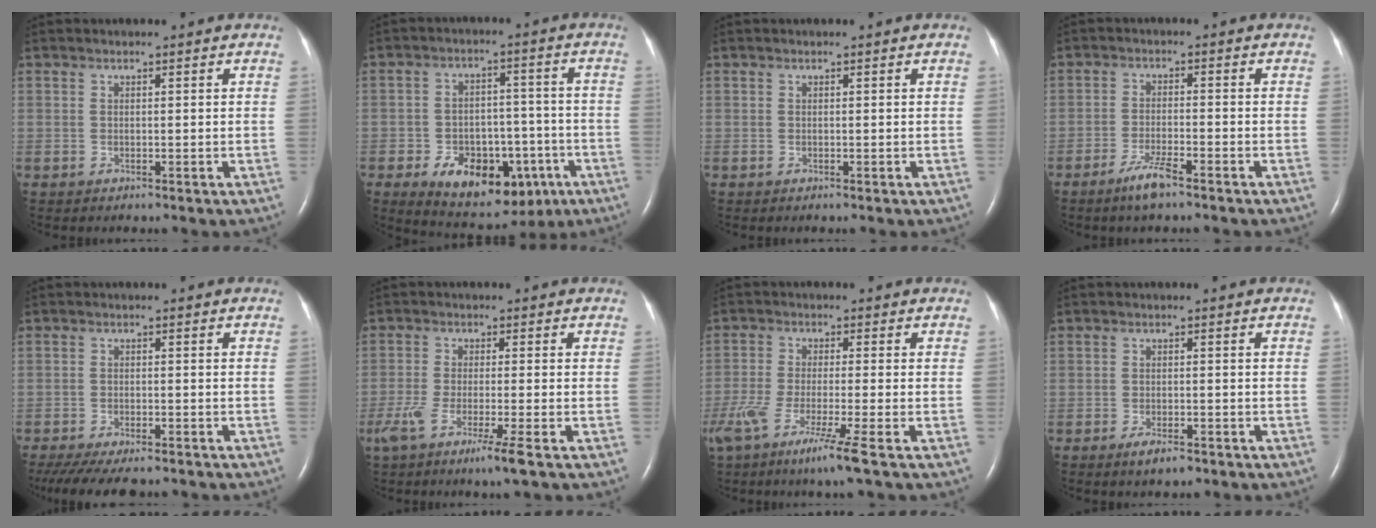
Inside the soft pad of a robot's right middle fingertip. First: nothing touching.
{"total": 13.9, "force": [-6.5, 8.0, 9.3], "torque": [-0.136, 0.013, -0.086]}
{"total": 0.0}
{"total": 4.2, "force": [-3.1, 0.2, 2.9], "torque": [-0.065, -0.007, -0.059]}
{"total": 12.2, "force": [-10.2, 3.0, 5.8], "torque": [-0.112, -0.021, -0.146]}
{"total": 6.7, "force": [-3.9, -0.3, 5.5], "torque": [-0.105, -0.022, -0.071]}
{"total": 10.9, "force": [-6.7, -0.7, 8.5], "torque": [-0.155, -0.034, -0.114]}
{"total": 2.8, "force": [-1.9, 0.7, 1.9], "torque": [-0.041, -0.003, -0.031]}